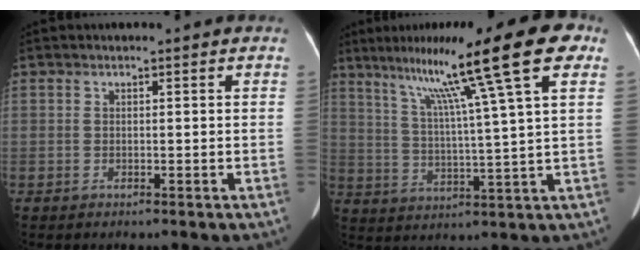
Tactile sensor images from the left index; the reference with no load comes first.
{"total": 16.1, "force": [8.8, -1.0, 13.4], "torque": [-0.204, 0.013, 0.126]}